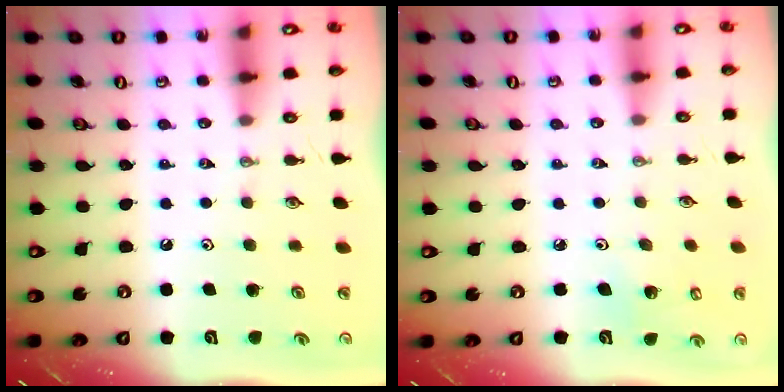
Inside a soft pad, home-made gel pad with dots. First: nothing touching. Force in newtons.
{"total": 4.6, "press": 4.2, "slide": 1.7}